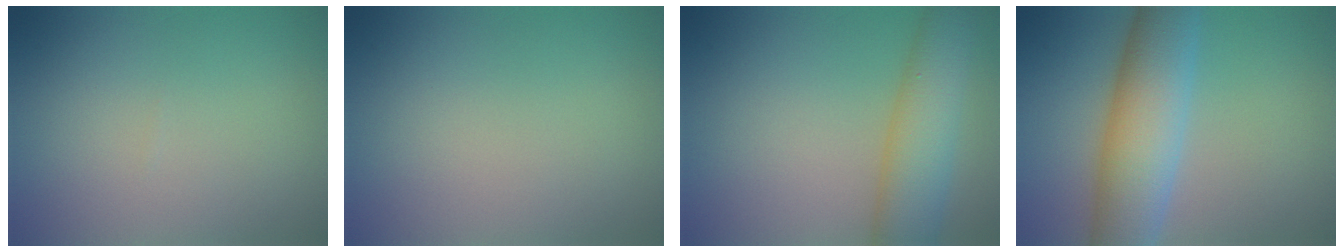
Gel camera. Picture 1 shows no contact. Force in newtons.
{"total": 0.0}
{"total": 6.4, "press": 6.4, "slide": 0.3}
{"total": 8.3, "press": 8.3, "slide": 0.1}